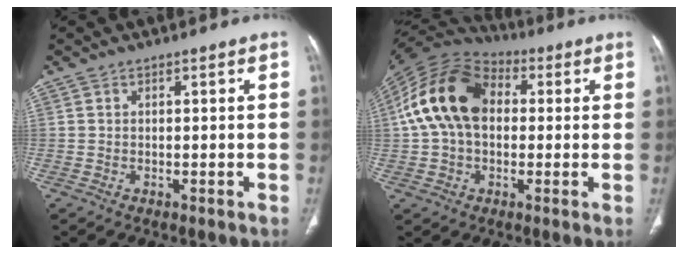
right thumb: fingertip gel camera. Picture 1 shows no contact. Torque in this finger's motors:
{"motor_torque": [1.19, 3.82, 1.44, -0.41, 0.24]}